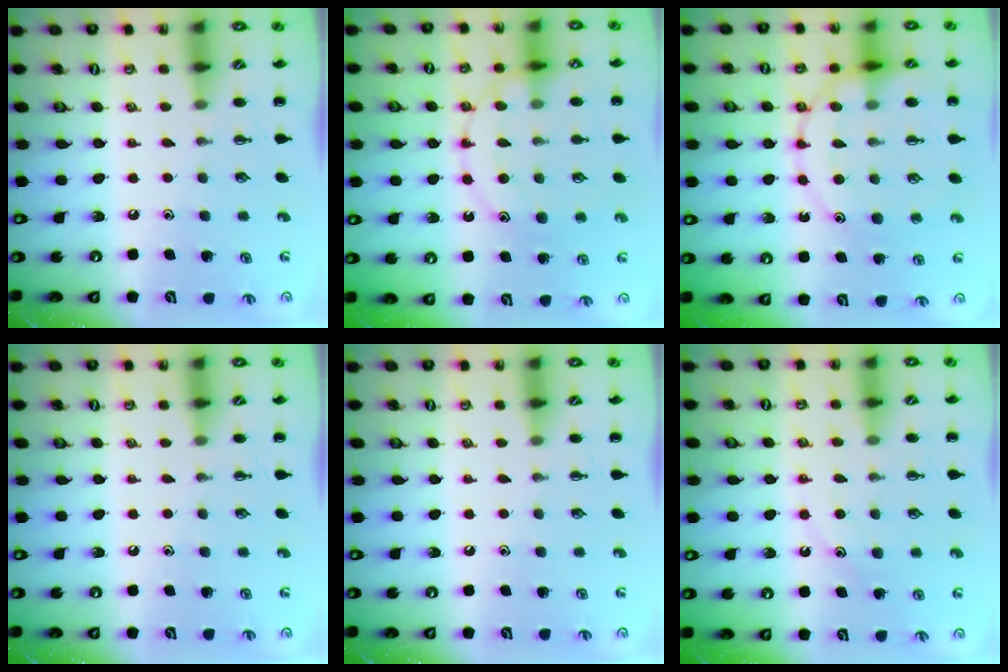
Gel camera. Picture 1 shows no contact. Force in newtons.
{"total": 13.5, "press": 13.5, "slide": 1.1}
{"total": 15.6, "press": 15.5, "slide": 1.9}
{"total": 0.0}
{"total": 0.0}
{"total": 11.7, "press": 11.6, "slide": 1.0}